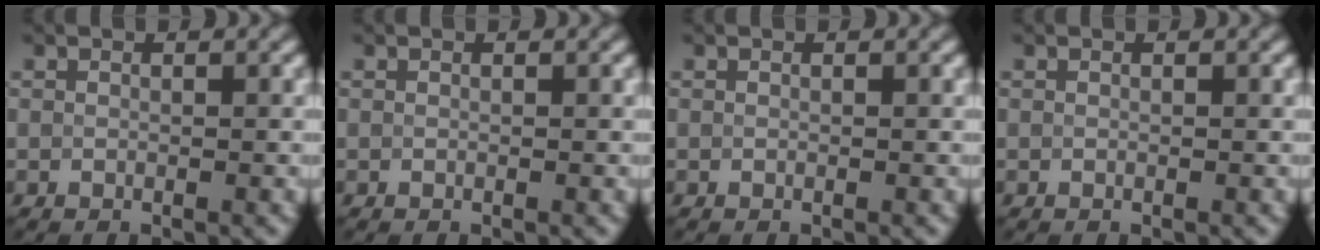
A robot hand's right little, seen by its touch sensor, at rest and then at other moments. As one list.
[{"total": 0.0}, {"total": 0.0}, {"total": 0.0}]